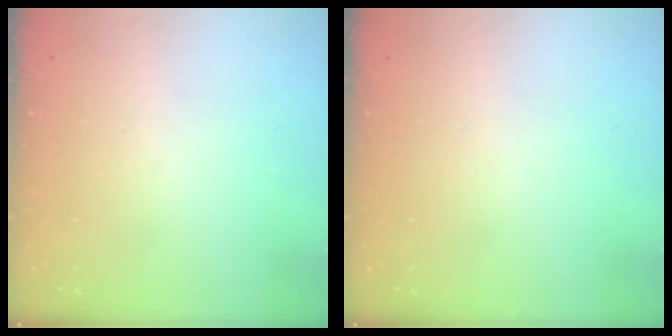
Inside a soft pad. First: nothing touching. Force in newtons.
{"total": 0.0}